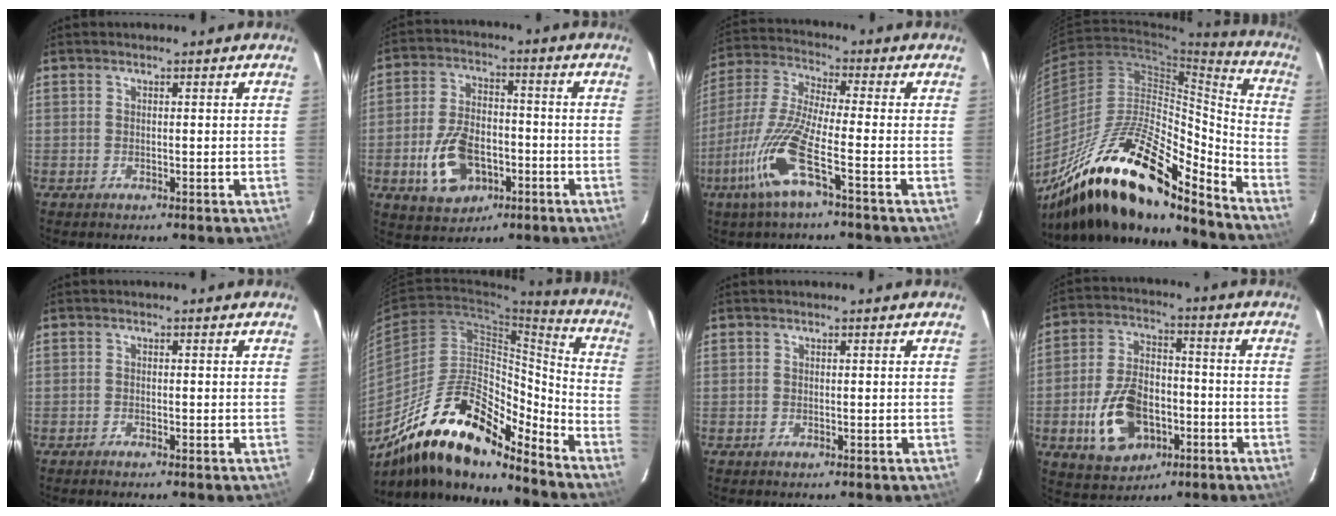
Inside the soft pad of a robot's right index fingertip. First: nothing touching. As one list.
[{"total": 12.5, "force": [-4.5, 7.8, 8.7], "torque": [-0.182, 0.008, -0.064]}, {"total": 12.7, "force": [-5.6, 0.9, 11.4], "torque": [-0.255, -0.007, -0.118]}, {"total": 24.5, "force": [-17.6, 7.2, 15.5], "torque": [-0.267, -0.008, -0.302]}, {"total": 0.7, "force": [-0.6, 0.0, 0.3], "torque": [-0.008, 0.000, -0.013]}, {"total": 21.9, "force": [-16.8, 6.6, 12.5], "torque": [-0.210, 0.001, -0.294]}, {"total": 0.0}, {"total": 14.8, "force": [-5.0, 9.9, 9.8], "torque": [-0.207, 0.013, -0.065]}]